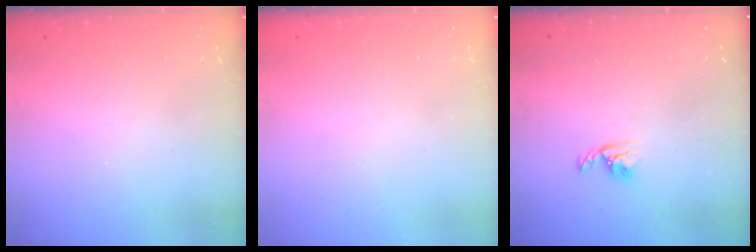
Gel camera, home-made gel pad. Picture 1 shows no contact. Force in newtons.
{"total": 0.0}
{"total": 4.3, "press": 4.2, "slide": 0.8}